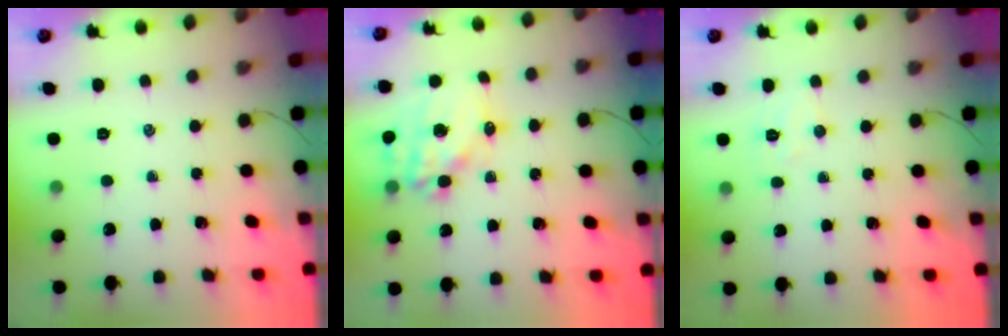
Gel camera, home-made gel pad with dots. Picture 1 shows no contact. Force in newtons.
{"total": 14.9, "press": 14.5, "slide": 3.5}
{"total": 5.2, "press": 5.1, "slide": 1.1}